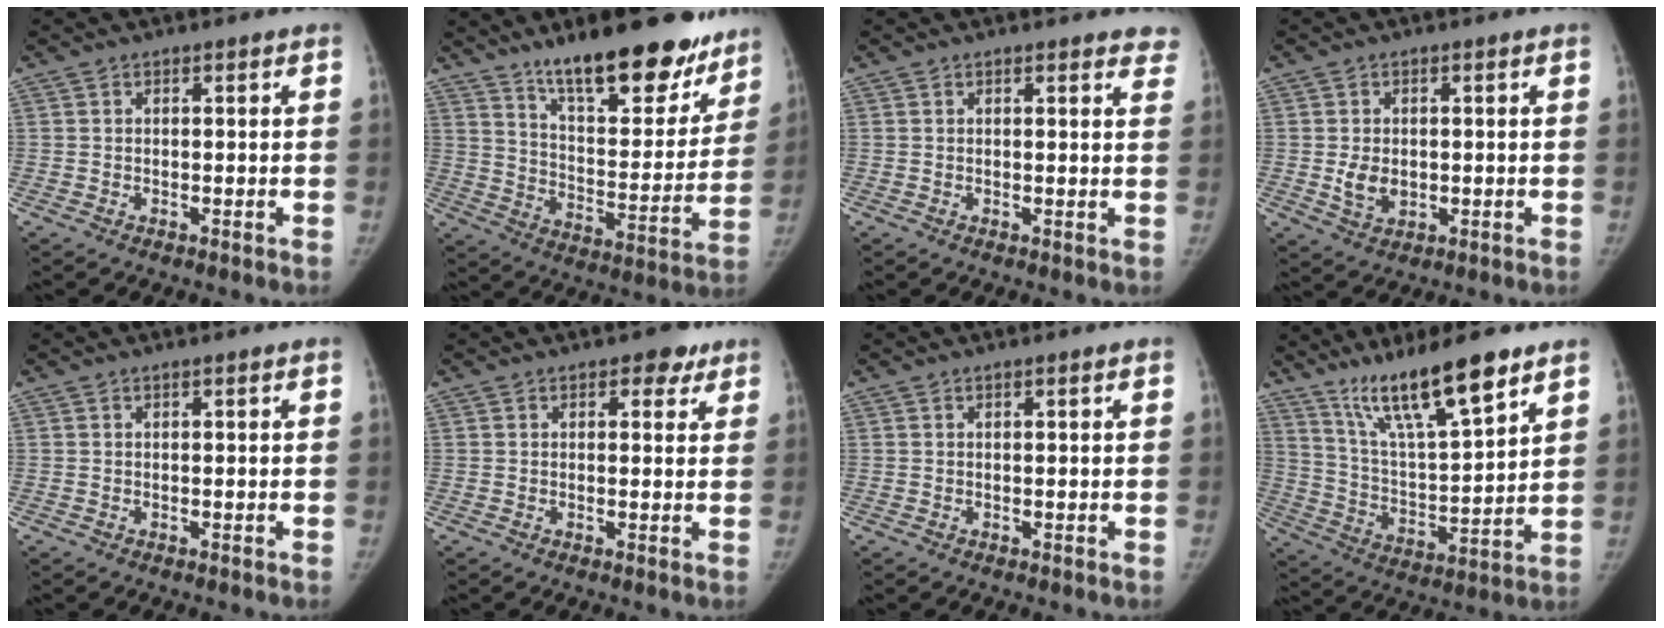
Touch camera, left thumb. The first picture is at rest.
{"total": 23.1, "force": [16.9, 7.8, 13.6], "torque": [-0.145, -0.099, 0.259]}
{"total": 3.8, "force": [3.4, 1.4, 1.1], "torque": [0.019, -0.013, 0.021]}
{"total": 4.8, "force": [-0.3, 3.5, 3.2], "torque": [-0.044, -0.005, 0.003]}
{"total": 0.0}
{"total": 3.3, "force": [1.9, 2.2, 1.5], "torque": [0.007, -0.006, 0.020]}
{"total": 0.0}
{"total": 16.9, "force": [11.8, 2.9, 11.8], "torque": [-0.191, -0.065, 0.220]}